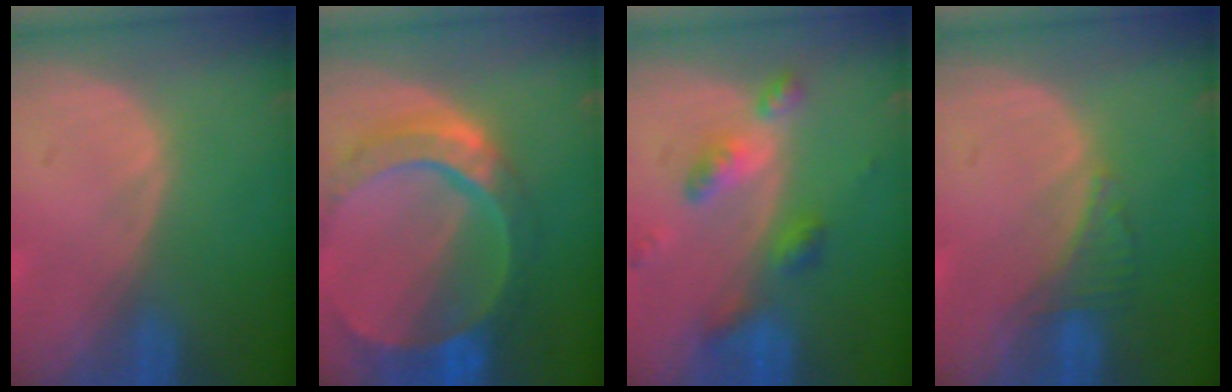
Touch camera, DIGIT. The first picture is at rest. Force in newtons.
{"total": 11.0, "press": 9.3, "slide": 5.8}
{"total": 6.1, "press": 5.4, "slide": 2.9}
{"total": 2.5, "press": 2.5, "slide": 0.2}